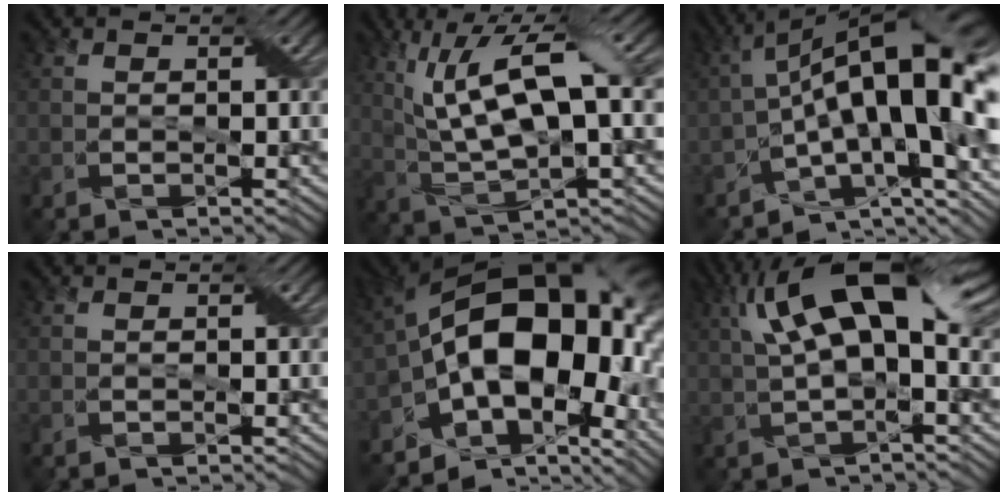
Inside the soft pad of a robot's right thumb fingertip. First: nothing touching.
{"total": 11.8, "force": [3.6, 3.5, 10.7], "torque": [-0.204, 0.014, 0.063]}
{"total": 16.9, "force": [-2.6, 6.9, 15.2], "torque": [-0.205, 0.015, -0.055]}
{"total": 0.0}
{"total": 18.2, "force": [-3.1, 11.5, 13.8], "torque": [-0.240, -0.019, -0.040]}
{"total": 12.5, "force": [4.3, 4.1, 11.0], "torque": [-0.202, 0.015, 0.074]}